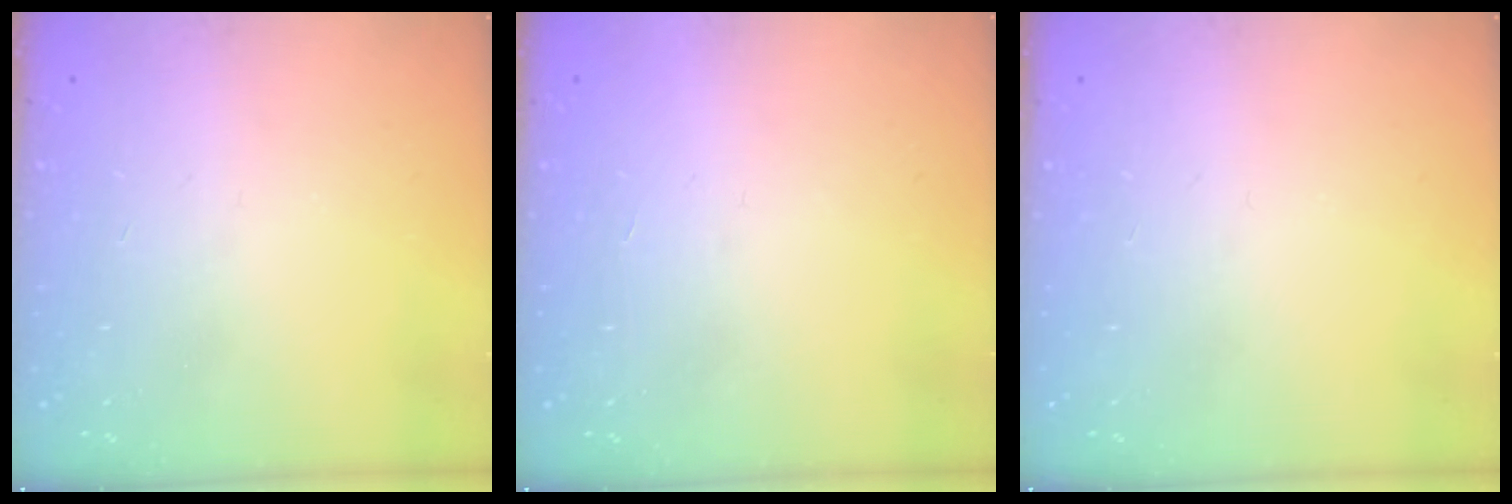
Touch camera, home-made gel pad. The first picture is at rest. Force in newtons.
{"total": 1.7, "press": 1.7, "slide": 0.1}
{"total": 0.0}